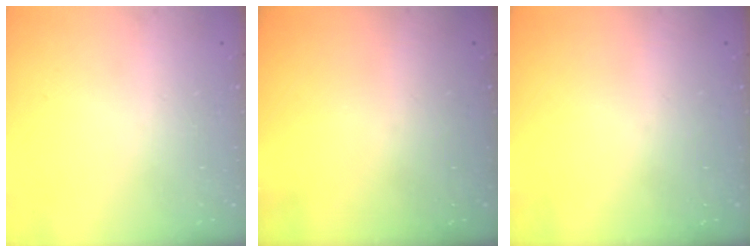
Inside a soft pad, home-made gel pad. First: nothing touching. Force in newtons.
{"total": 0.0}
{"total": 0.0}